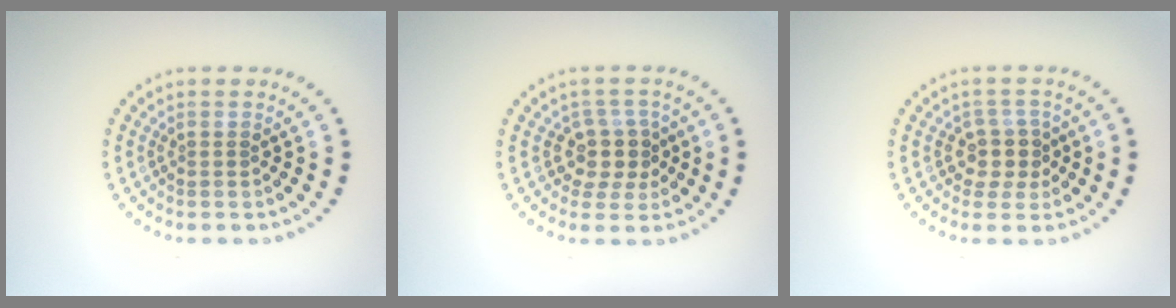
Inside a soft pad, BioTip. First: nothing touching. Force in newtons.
{"total": 3.0, "press": 2.4, "slide": 1.7}
{"total": 2.4, "press": 2.0, "slide": 1.4}